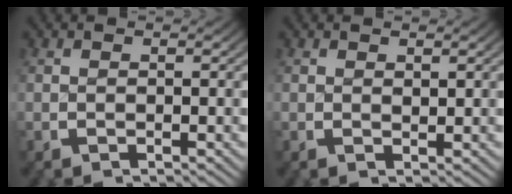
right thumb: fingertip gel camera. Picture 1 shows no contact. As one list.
[{"total": 0.7, "force": [0.6, 0.1, 0.2], "torque": [0.005, -0.002, 0.014]}]